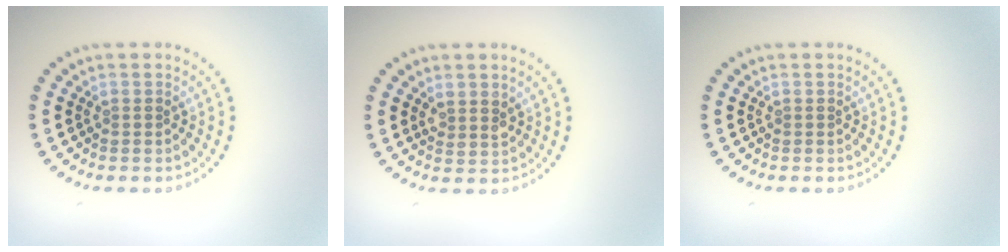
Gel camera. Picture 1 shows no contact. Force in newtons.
{"total": 1.6, "press": 1.4, "slide": 0.8}
{"total": 0.0}